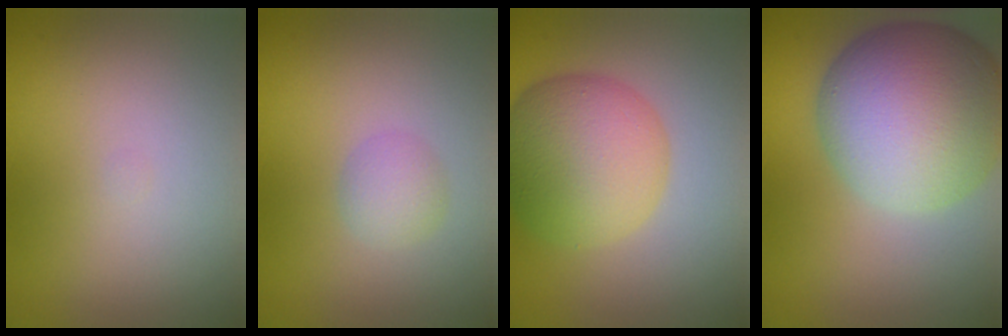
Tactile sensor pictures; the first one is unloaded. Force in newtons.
{"total": 1.7, "press": 1.7, "slide": 0.1}
{"total": 8.6, "press": 8.6, "slide": 0.1}
{"total": 13.5, "press": 13.4, "slide": 0.6}